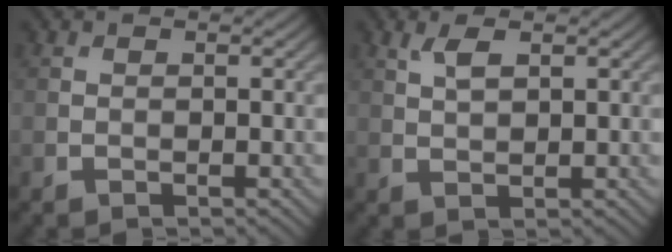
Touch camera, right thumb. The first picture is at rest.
{"total": 2.6, "force": [1.3, 1.1, 2.0], "torque": [-0.046, 0.003, 0.026]}